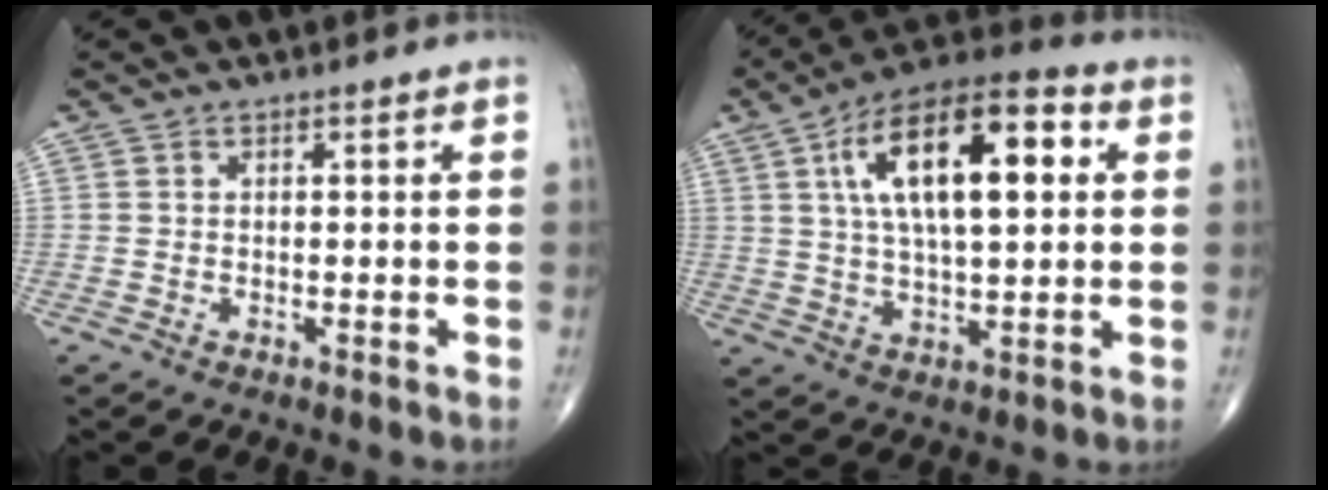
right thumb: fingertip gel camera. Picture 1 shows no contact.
{"total": 19.8, "force": [5.2, 8.2, 17.2], "torque": [-0.273, 0.014, 0.078]}